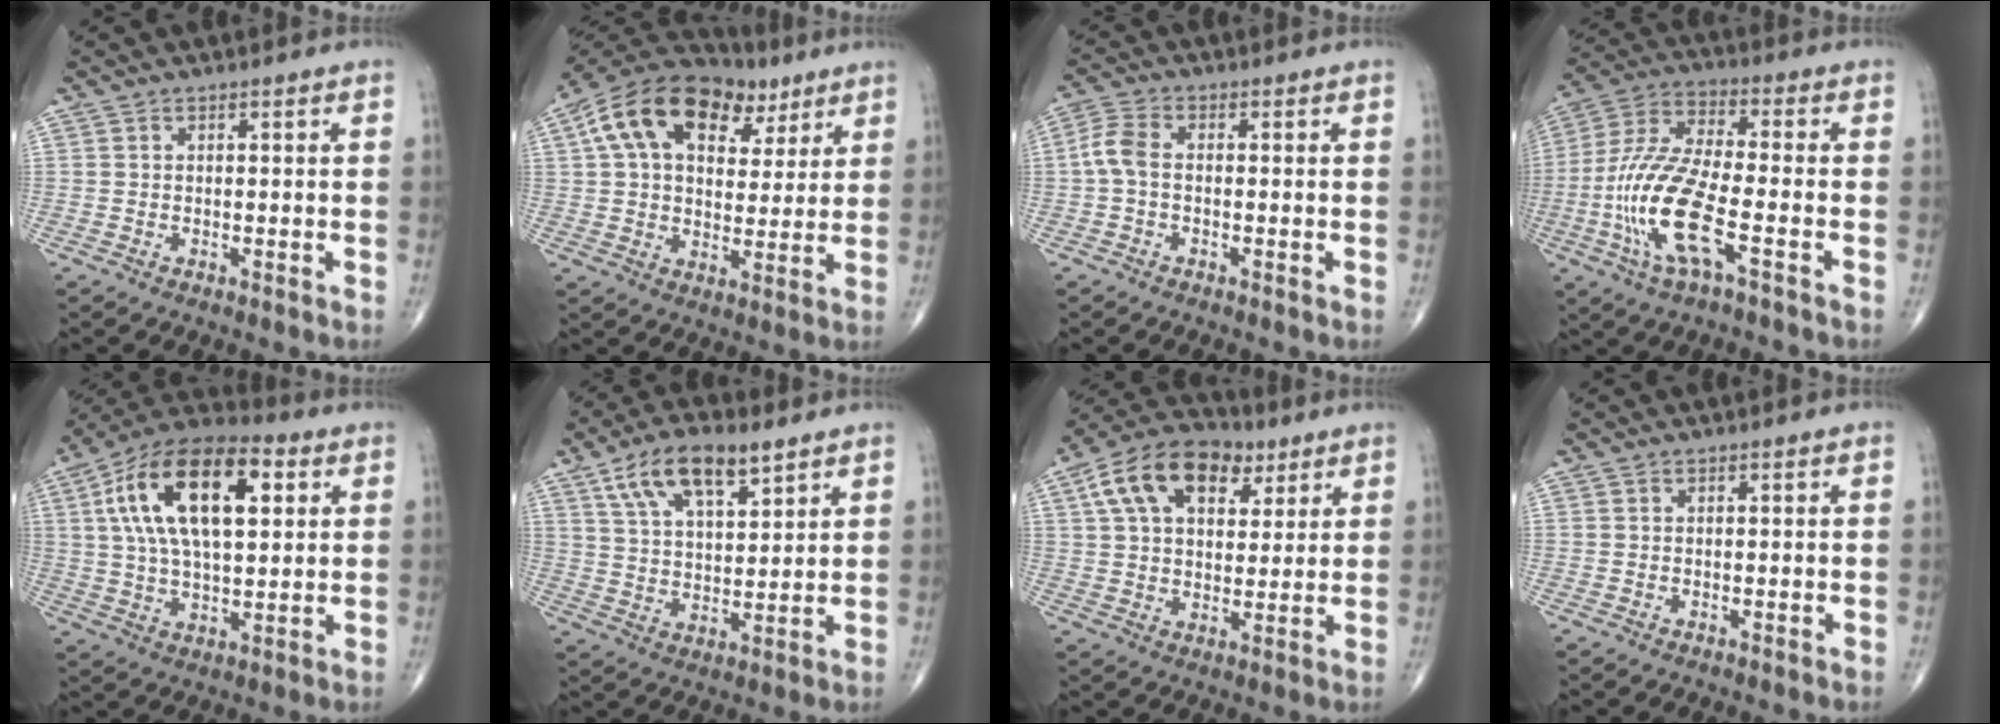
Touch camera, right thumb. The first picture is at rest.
{"total": 20.6, "force": [9.0, 12.4, 13.8], "torque": [-0.218, 0.014, 0.144]}
{"total": 4.4, "force": [-0.4, 2.5, 3.6], "torque": [-0.085, 0.012, -0.018]}
{"total": 15.8, "force": [-5.0, 4.5, 14.3], "torque": [-0.317, 0.021, -0.099]}
{"total": 20.9, "force": [5.8, 10.1, 17.4], "torque": [-0.297, 0.008, 0.091]}
{"total": 12.8, "force": [7.3, 5.5, 8.9], "torque": [-0.140, -0.022, 0.136]}
{"total": 16.0, "force": [6.9, 9.8, 10.6], "torque": [-0.156, 0.001, 0.113]}
{"total": 0.0}